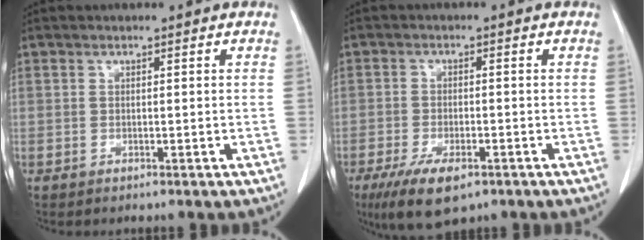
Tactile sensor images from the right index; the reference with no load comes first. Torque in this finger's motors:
{"motor_torque": [0.47, -0.49, 0.15, 0.02]}